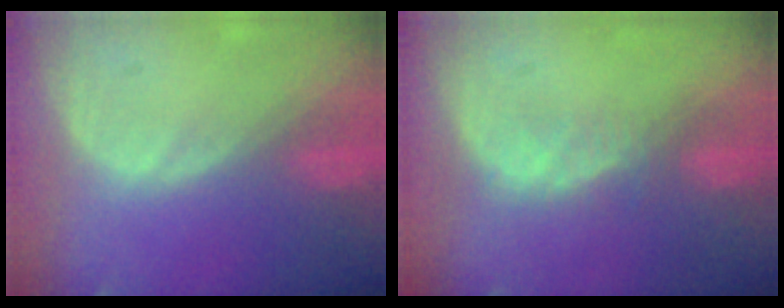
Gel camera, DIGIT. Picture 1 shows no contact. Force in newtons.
{"total": 2.8, "press": 2.3, "slide": 1.7}